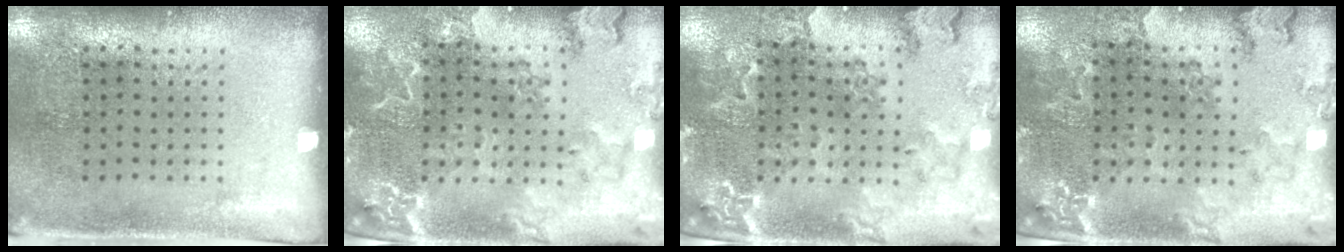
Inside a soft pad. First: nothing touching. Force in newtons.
{"total": 2.6, "press": 2.4, "slide": 0.8}
{"total": 1.9, "press": 1.9, "slide": 0.3}
{"total": 0.9, "press": 0.9, "slide": 0.2}